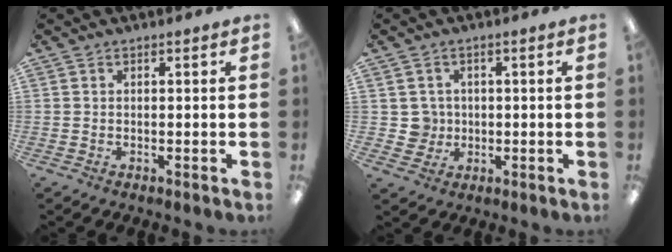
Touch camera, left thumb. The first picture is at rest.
{"total": 4.1, "force": [0.6, 4.0, 0.3], "torque": [-0.003, 0.001, 0.010]}